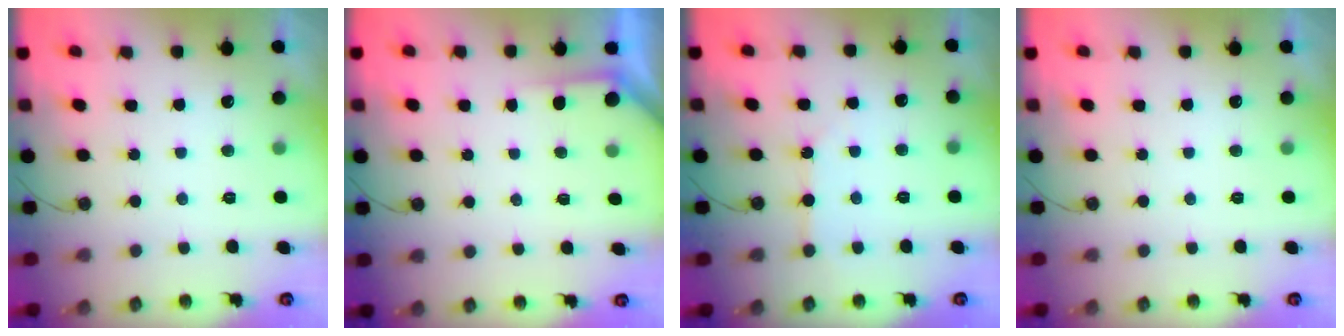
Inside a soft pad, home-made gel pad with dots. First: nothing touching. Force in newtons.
{"total": 2.7, "press": 2.7, "slide": 0.3}
{"total": 2.1, "press": 2.0, "slide": 0.3}
{"total": 0.0}